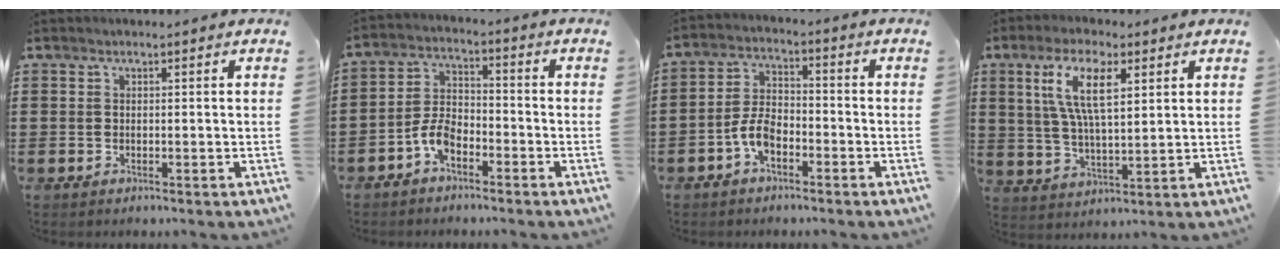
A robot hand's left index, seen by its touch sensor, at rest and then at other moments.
{"total": 5.3, "force": [-3.3, 2.7, 3.1], "torque": [-0.081, 0.005, -0.071]}
{"total": 5.5, "force": [-2.9, 2.7, 3.8], "torque": [-0.093, 0.005, -0.063]}
{"total": 9.5, "force": [4.0, 3.3, 7.9], "torque": [-0.164, 0.013, 0.069]}